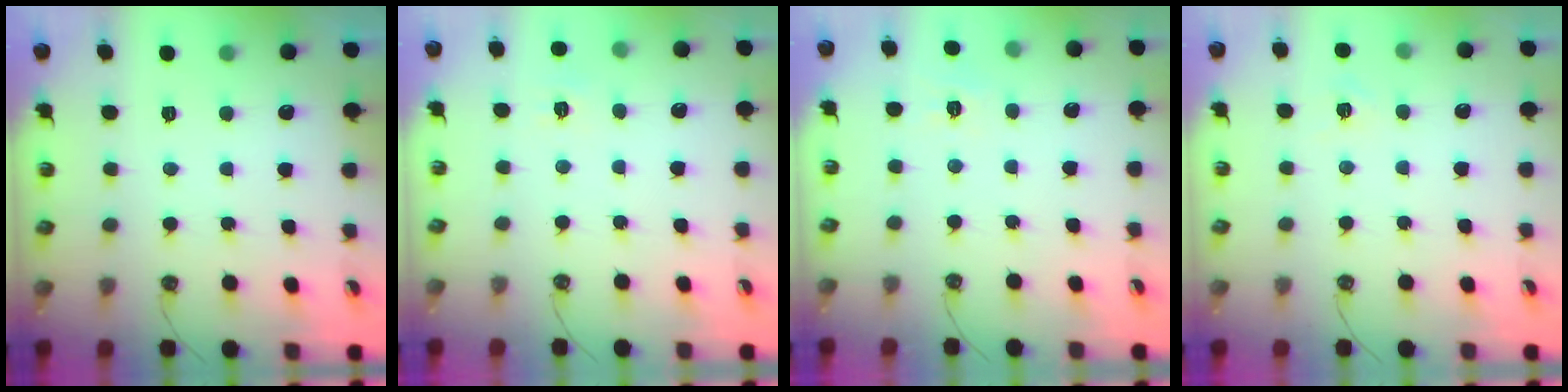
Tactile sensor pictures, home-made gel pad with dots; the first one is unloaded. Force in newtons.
{"total": 5.5, "press": 5.4, "slide": 0.7}
{"total": 2.9, "press": 2.9, "slide": 0.3}
{"total": 3.7, "press": 3.7, "slide": 0.3}